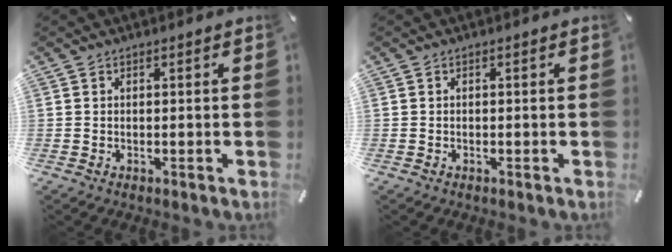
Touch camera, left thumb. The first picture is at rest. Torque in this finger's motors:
{"motor_torque": [-0.01, 0.00, 0.00, 0.00, 0.00]}